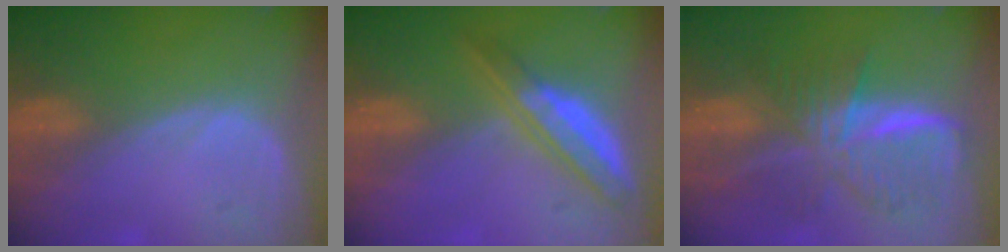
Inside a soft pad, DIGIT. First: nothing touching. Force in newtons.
{"total": 5.8, "press": 5.5, "slide": 1.9}
{"total": 9.4, "press": 9.4, "slide": 0.6}